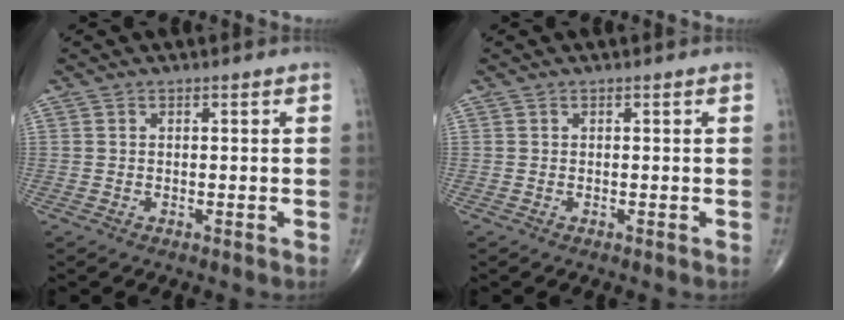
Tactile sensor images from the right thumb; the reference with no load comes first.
{"total": 0.0}